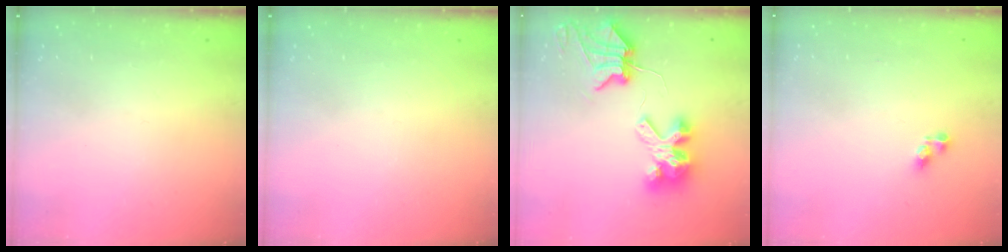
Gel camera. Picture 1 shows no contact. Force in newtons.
{"total": 0.0}
{"total": 8.5, "press": 8.5, "slide": 0.9}
{"total": 4.6, "press": 4.6, "slide": 0.6}